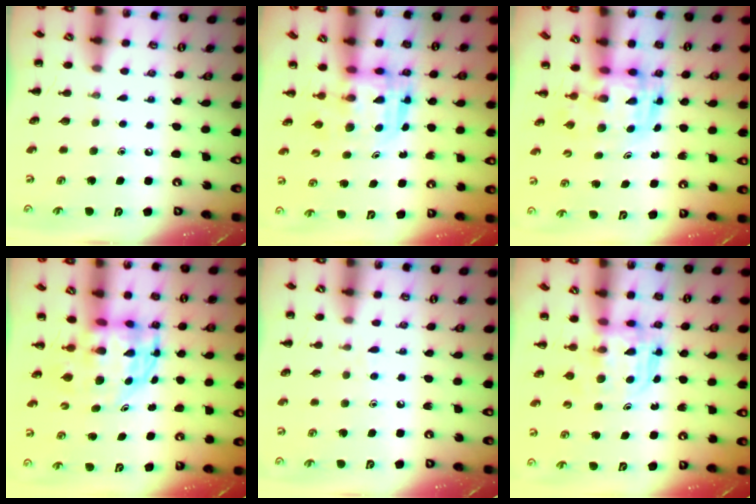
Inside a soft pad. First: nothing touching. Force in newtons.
{"total": 3.2, "press": 3.2, "slide": 0.3}
{"total": 2.8, "press": 2.7, "slide": 0.6}
{"total": 4.2, "press": 4.0, "slide": 1.1}
{"total": 4.3, "press": 4.1, "slide": 1.6}
{"total": 3.7, "press": 3.6, "slide": 0.2}